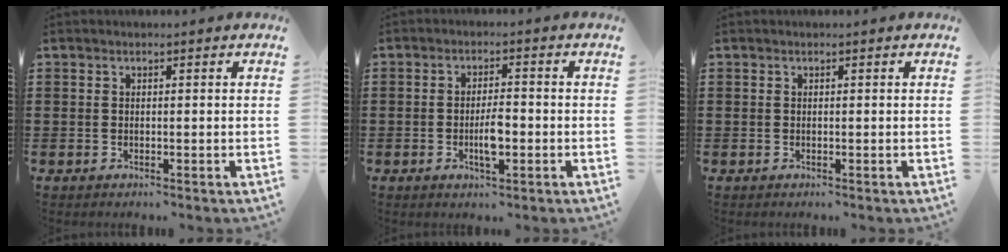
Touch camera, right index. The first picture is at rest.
{"total": 4.3, "force": [-1.1, 1.3, 4.0], "torque": [-0.077, 0.003, -0.022]}
{"total": 0.0}